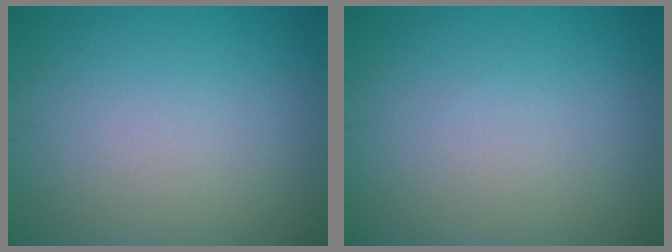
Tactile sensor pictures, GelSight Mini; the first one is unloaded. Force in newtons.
{"total": 0.0}